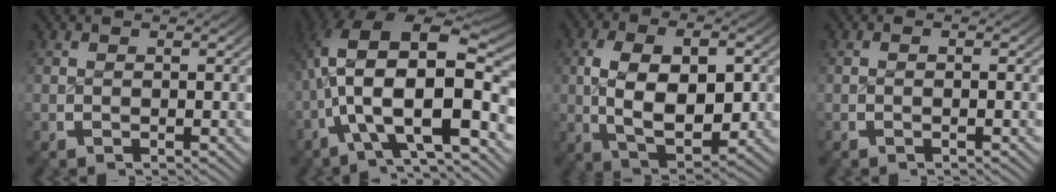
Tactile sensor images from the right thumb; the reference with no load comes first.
{"total": 14.5, "force": [-0.4, 9.0, 11.5], "torque": [-0.227, -0.036, 0.000]}
{"total": 10.0, "force": [-0.8, 6.2, 7.8], "torque": [-0.159, -0.034, 0.003]}
{"total": 0.6, "force": [-0.4, 0.1, 0.5], "torque": [-0.006, 0.005, -0.010]}